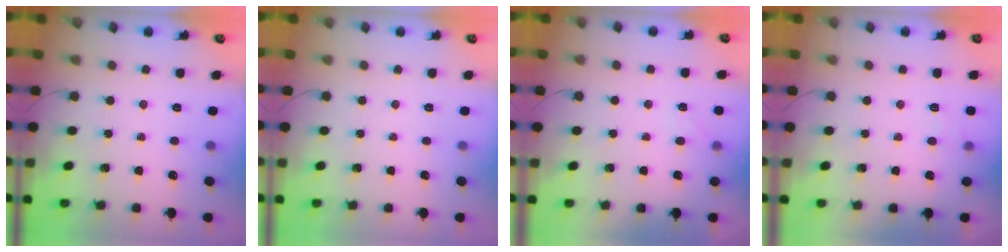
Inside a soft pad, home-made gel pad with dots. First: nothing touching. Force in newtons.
{"total": 0.0}
{"total": 5.0, "press": 4.8, "slide": 1.5}
{"total": 5.7, "press": 5.5, "slide": 1.7}